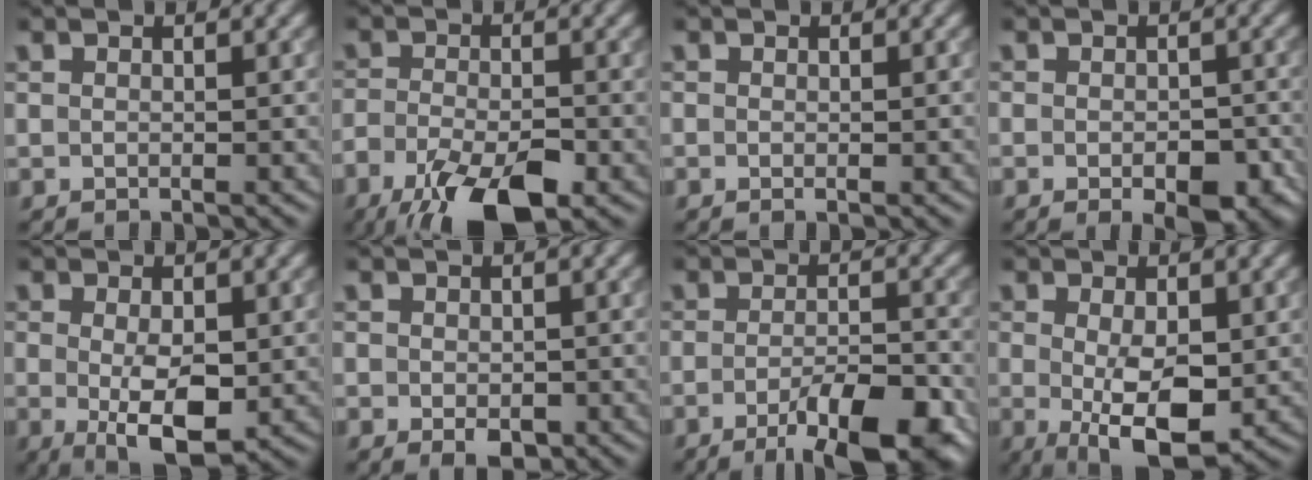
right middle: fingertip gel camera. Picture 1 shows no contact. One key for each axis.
{"total": 8.8, "fx": -5.1, "fy": 3.3, "fz": 6.4, "tx": -0.125, "ty": -0.025, "tz": -0.092}
{"total": 0.0}
{"total": 5.0, "fx": -2.1, "fy": 2.4, "fz": 3.8, "tx": -0.047, "ty": -0.011, "tz": -0.026}
{"total": 5.2, "fx": -0.6, "fy": 2.2, "fz": 4.6, "tx": -0.083, "ty": -0.013, "tz": -0.004}
{"total": 2.2, "fx": -0.7, "fy": 1.5, "fz": 1.5, "tx": -0.021, "ty": -0.010, "tz": -0.008}
{"total": 8.2, "fx": -4.5, "fy": 2.3, "fz": 6.4, "tx": -0.095, "ty": -0.009, "tz": -0.068}
{"total": 6.1, "fx": -0.7, "fy": 2.6, "fz": 5.5, "tx": -0.102, "ty": -0.014, "tz": -0.004}